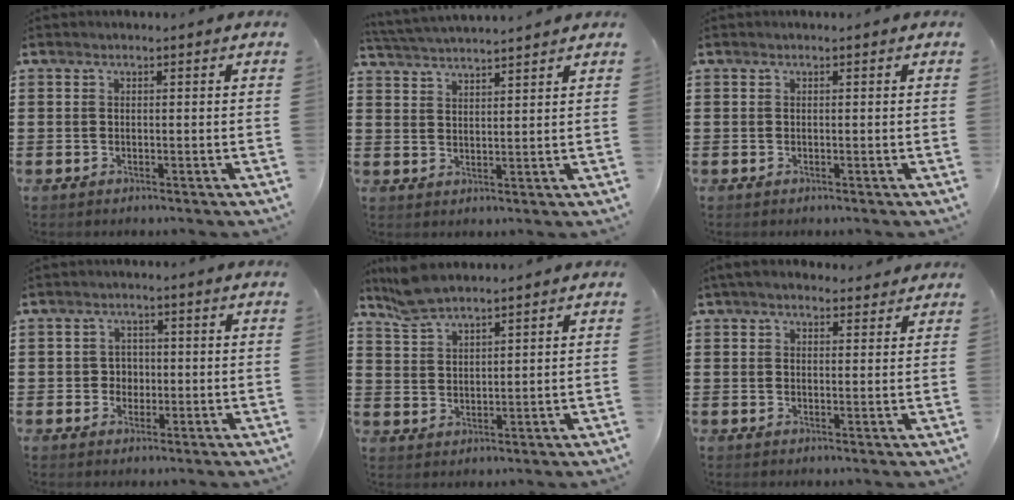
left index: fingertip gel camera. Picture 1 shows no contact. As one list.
[{"total": 3.2, "force": [3.1, -0.4, 0.3], "torque": [-0.018, -0.014, 0.056]}, {"total": 0.0}, {"total": 2.6, "force": [-0.2, 2.4, 1.0], "torque": [-0.028, 0.007, -0.008]}, {"total": 4.7, "force": [4.3, 1.1, 1.7], "torque": [-0.047, -0.005, 0.081]}, {"total": 3.3, "force": [2.8, 1.2, 1.3], "torque": [-0.032, 0.001, 0.052]}]